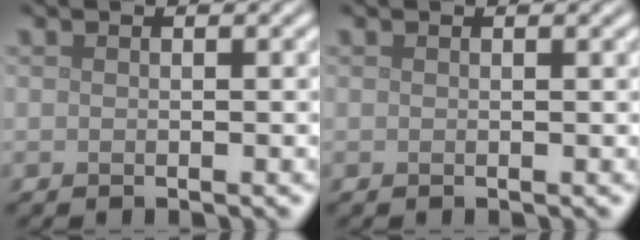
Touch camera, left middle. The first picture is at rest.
{"total": 0.6, "force": [0.4, 0.1, 0.4], "torque": [-0.002, 0.005, 0.006]}